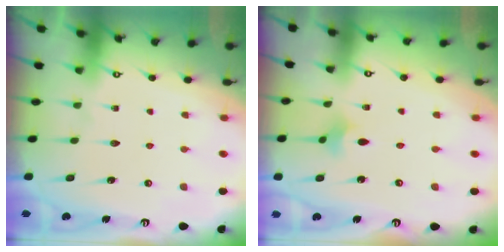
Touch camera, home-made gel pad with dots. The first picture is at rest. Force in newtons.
{"total": 2.4, "press": 2.3, "slide": 0.4}